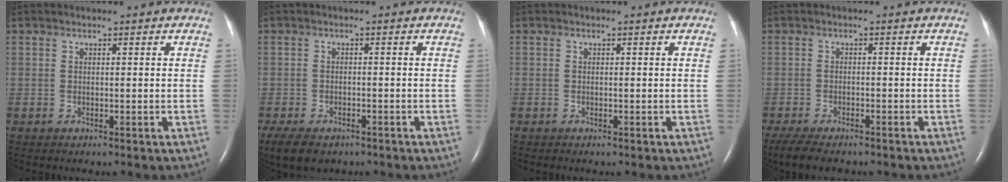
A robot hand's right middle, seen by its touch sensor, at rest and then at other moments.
{"total": 6.4, "force": [-4.6, 3.0, 3.4], "torque": [-0.058, -0.011, -0.065]}
{"total": 0.0}
{"total": 7.3, "force": [-5.9, 1.9, 3.9], "torque": [-0.066, -0.017, -0.089]}